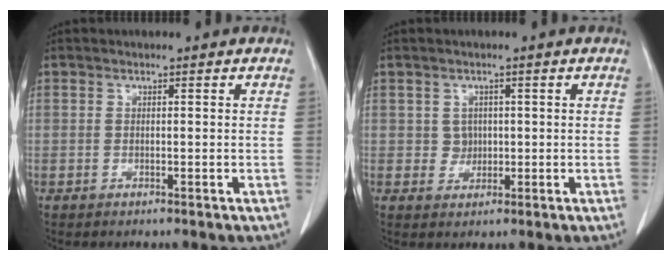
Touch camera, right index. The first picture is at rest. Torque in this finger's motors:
{"motor_torque": [0.07, -0.01, 0.02, 0.00]}